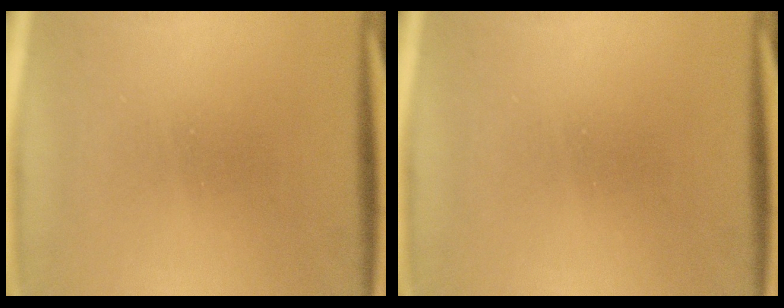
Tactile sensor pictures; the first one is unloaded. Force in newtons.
{"total": 0.0}